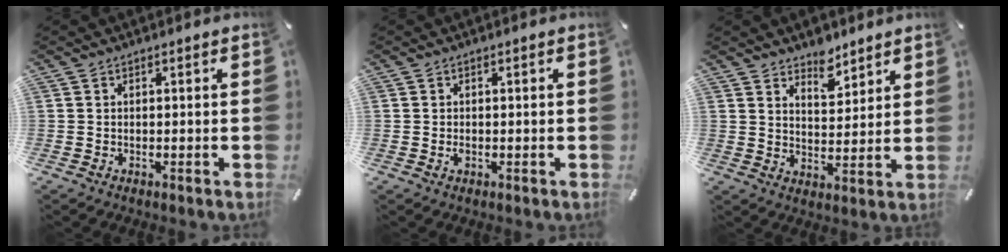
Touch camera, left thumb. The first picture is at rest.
{"total": 1.0, "force": [-0.2, 0.6, 0.9], "torque": [-0.016, -0.001, -0.003]}
{"total": 6.3, "force": [5.5, 3.0, 0.7], "torque": [0.000, -0.040, 0.102]}